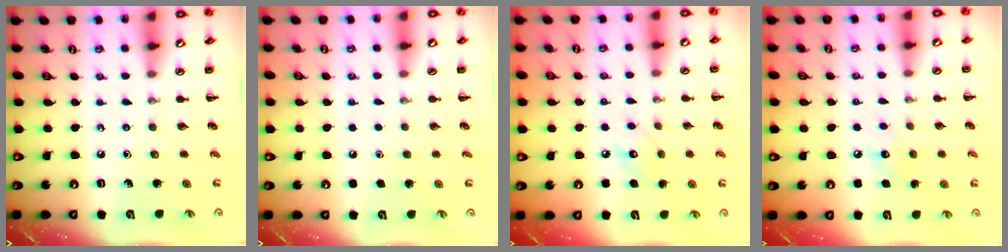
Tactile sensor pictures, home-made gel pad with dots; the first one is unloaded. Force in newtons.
{"total": 1.8, "press": 1.8, "slide": 0.1}
{"total": 7.1, "press": 6.9, "slide": 1.5}
{"total": 6.7, "press": 6.4, "slide": 1.9}